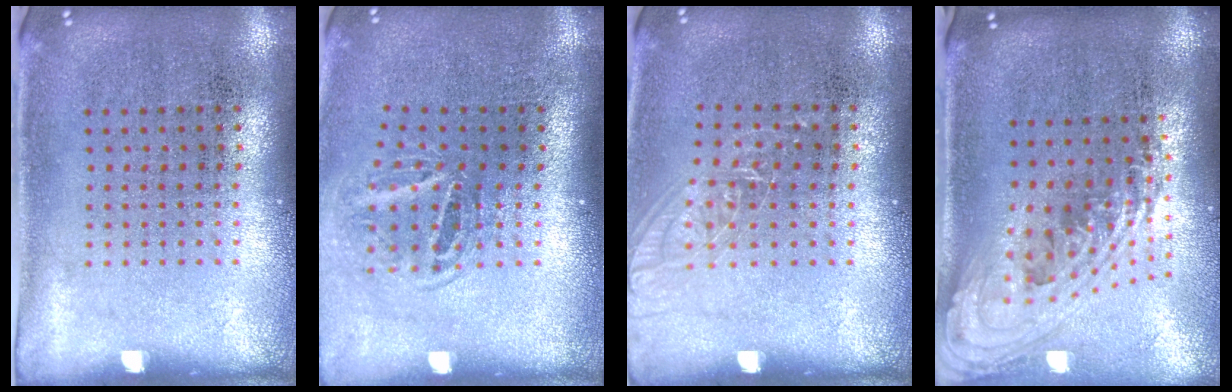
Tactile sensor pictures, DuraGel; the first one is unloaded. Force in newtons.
{"total": 1.8, "press": 1.2, "slide": 1.4}
{"total": 1.1, "press": 1.1, "slide": 0.2}
{"total": 2.3, "press": 1.6, "slide": 1.7}